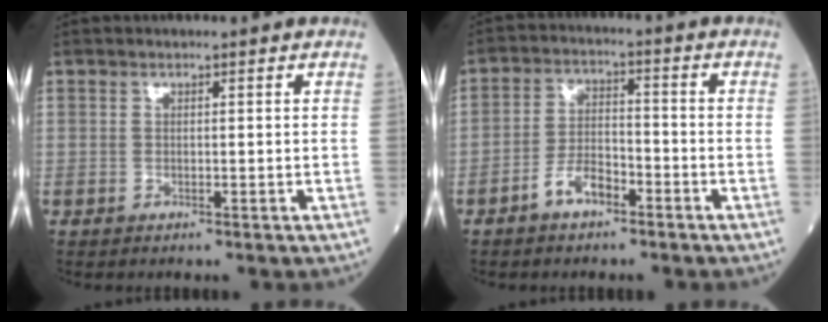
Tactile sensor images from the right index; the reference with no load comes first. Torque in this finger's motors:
{"motor_torque": [0.66, -0.50, 0.08, 0.08]}